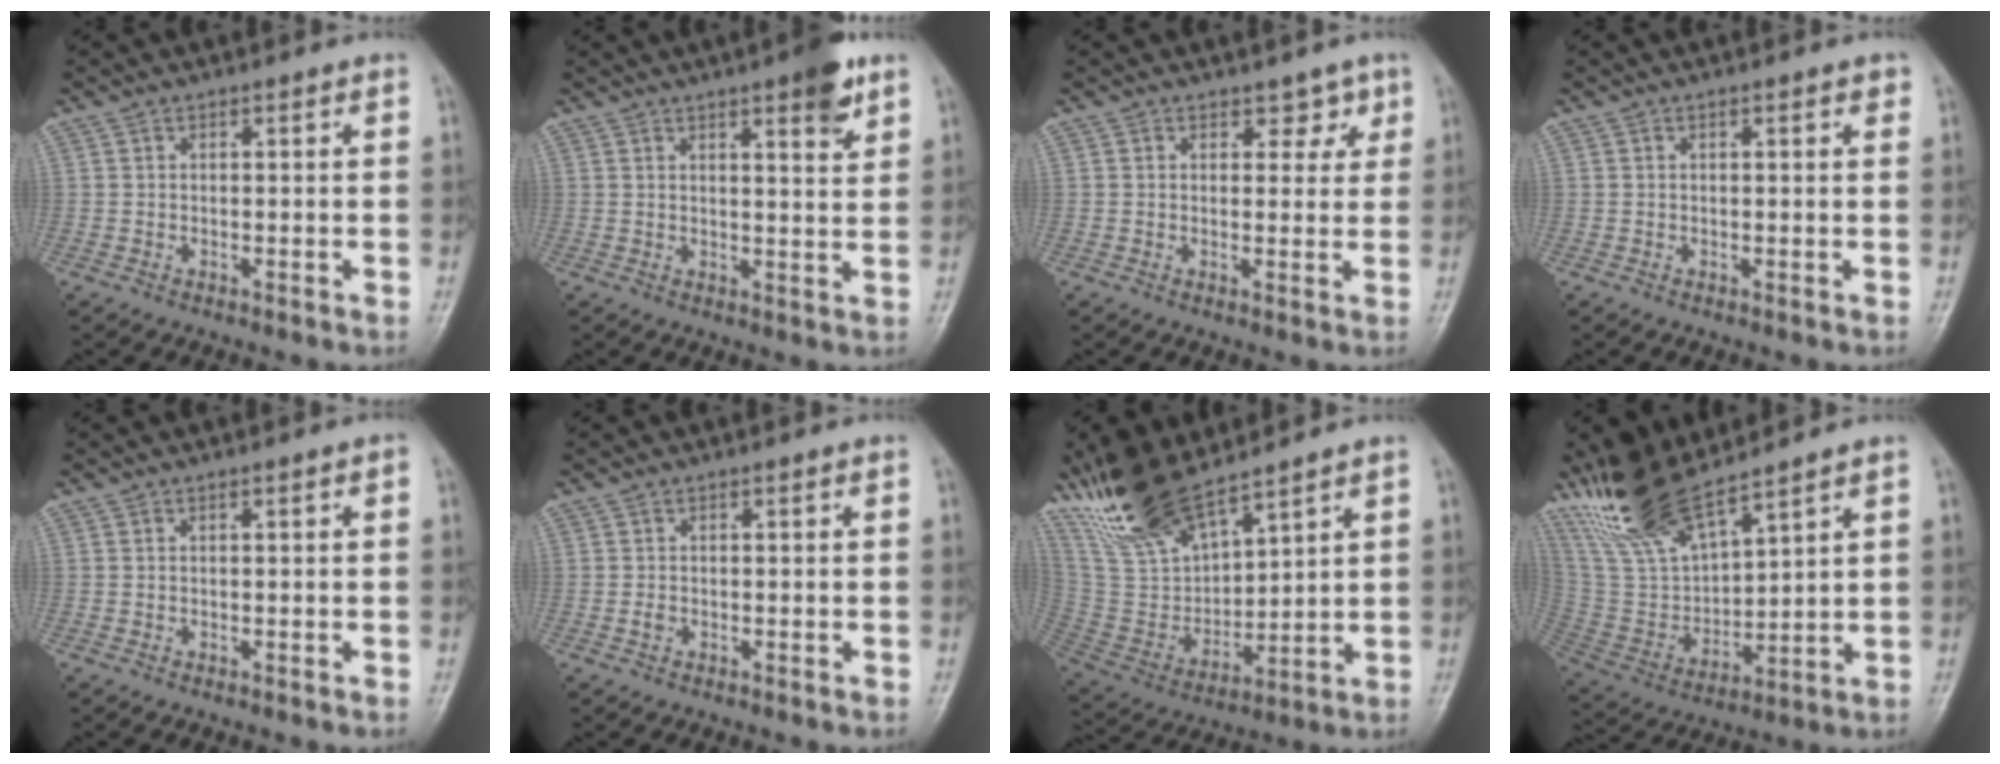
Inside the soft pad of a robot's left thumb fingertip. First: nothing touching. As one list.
[{"total": 6.7, "force": [4.0, 1.4, 5.1], "torque": [-0.062, -0.020, 0.051]}, {"total": 3.2, "force": [2.0, 2.1, 1.4], "torque": [0.012, -0.009, 0.023]}, {"total": 1.3, "force": [0.6, 0.3, 1.1], "torque": [-0.014, 0.001, 0.006]}, {"total": 1.1, "force": [0.2, 0.2, 1.0], "torque": [-0.019, 0.001, 0.002]}, {"total": 0.8, "force": [-0.2, 0.7, 0.3], "torque": [-0.004, 0.004, -0.004]}, {"total": 16.4, "force": [13.1, 5.2, 8.4], "torque": [-0.142, -0.063, 0.270]}, {"total": 14.5, "force": [12.2, 3.5, 7.0], "torque": [-0.129, -0.058, 0.260]}]